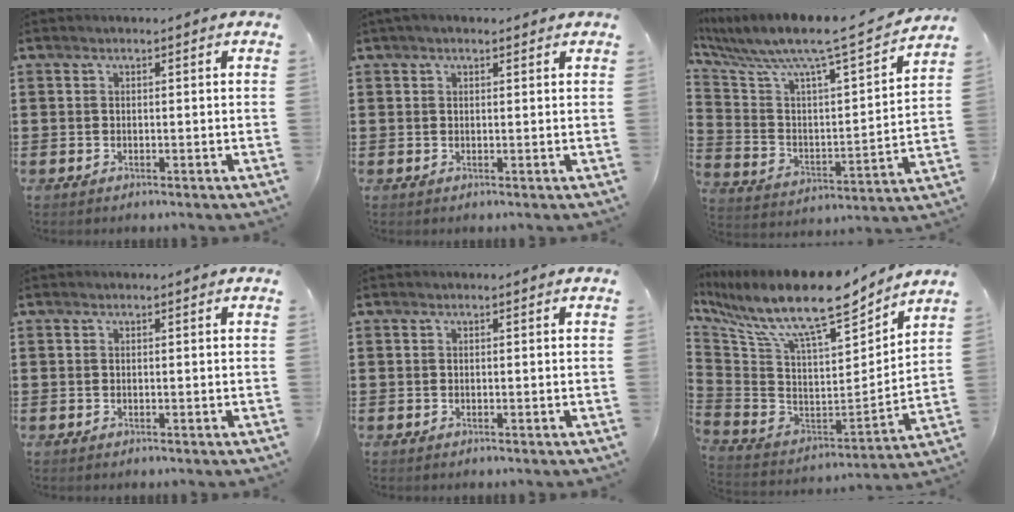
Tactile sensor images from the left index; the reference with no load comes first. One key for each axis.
{"total": 1.1, "fx": 0.7, "fy": 0.5, "fz": 0.7, "tx": -0.014, "ty": 0.004, "tz": 0.013}
{"total": 8.0, "fx": 6.6, "fy": 0.4, "fz": 4.4, "tx": -0.117, "ty": -0.060, "tz": 0.102}
{"total": 0.0}
{"total": 0.0}
{"total": 13.6, "fx": 10.3, "fy": 3.2, "fz": 8.2, "tx": -0.187, "ty": -0.070, "tz": 0.176}